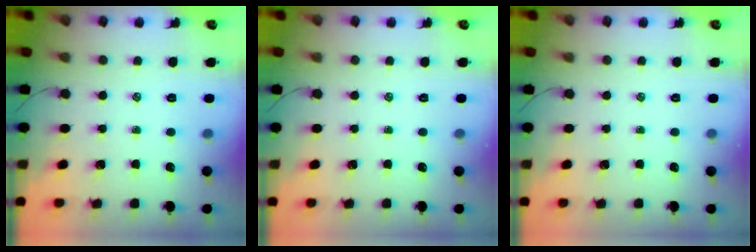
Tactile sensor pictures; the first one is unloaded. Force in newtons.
{"total": 0.0}
{"total": 0.0}